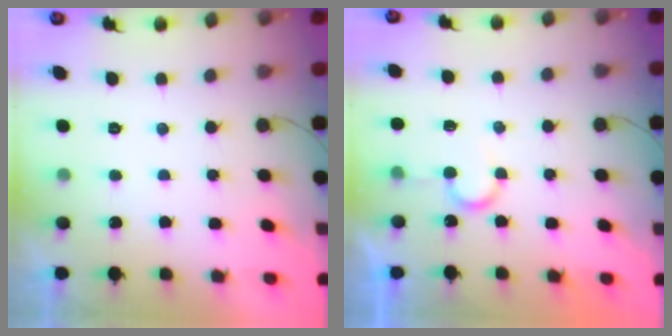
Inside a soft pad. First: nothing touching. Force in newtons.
{"total": 6.2, "press": 6.2, "slide": 0.4}